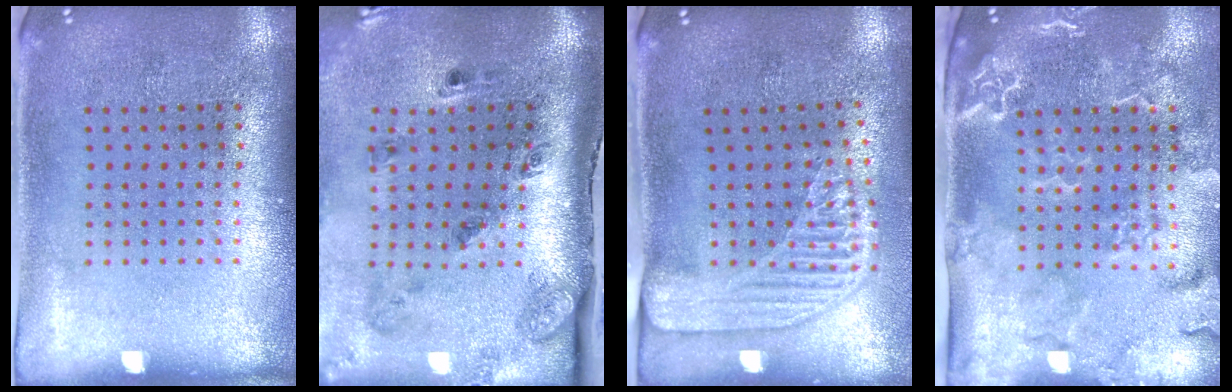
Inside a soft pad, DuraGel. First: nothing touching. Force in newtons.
{"total": 2.9, "press": 1.8, "slide": 2.2}
{"total": 2.2, "press": 1.8, "slide": 1.3}
{"total": 2.9, "press": 2.4, "slide": 1.6}